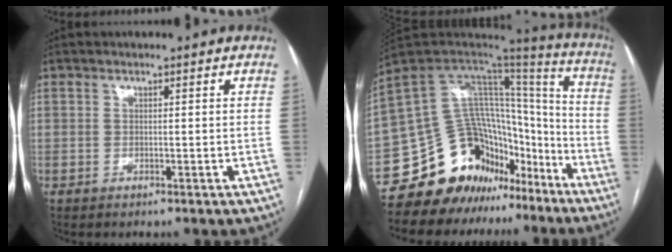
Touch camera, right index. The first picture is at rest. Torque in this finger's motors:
{"motor_torque": [0.33, -0.28, 0.02, -0.09]}